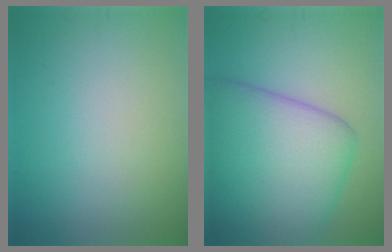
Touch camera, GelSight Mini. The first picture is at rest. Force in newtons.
{"total": 11.1, "press": 11.1, "slide": 0.2}